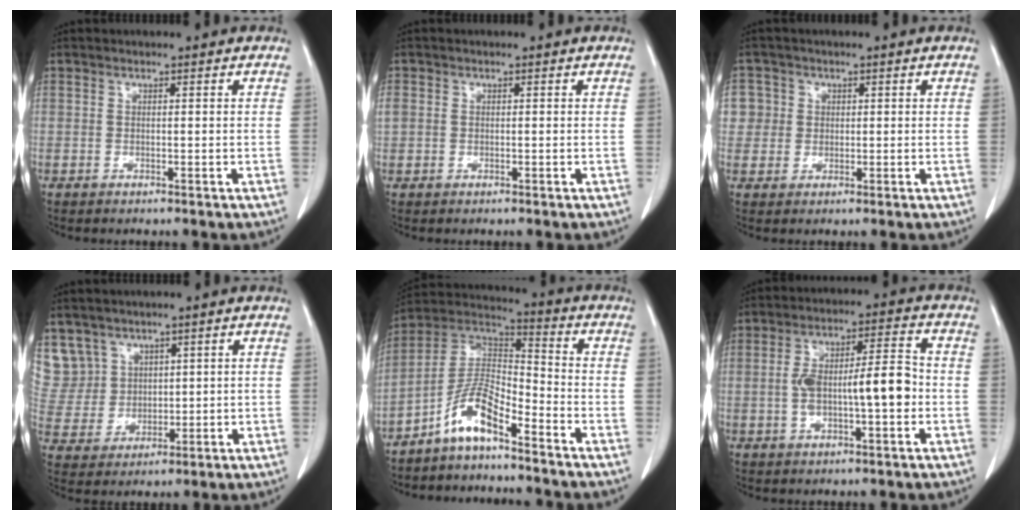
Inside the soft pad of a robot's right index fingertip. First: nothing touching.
{"total": 2.1, "force": [0.3, 1.8, 1.0], "torque": [-0.038, 0.019, 0.013]}
{"total": 4.3, "force": [0.9, 4.2, 0.0], "torque": [0.016, 0.012, 0.020]}
{"total": 9.9, "force": [5.7, 8.1, 0.4], "torque": [-0.023, 0.031, 0.138]}
{"total": 8.8, "force": [-6.0, 2.1, 6.1], "torque": [-0.138, 0.015, -0.120]}
{"total": 10.5, "force": [-1.1, 3.7, 9.7], "torque": [-0.170, 0.033, -0.012]}